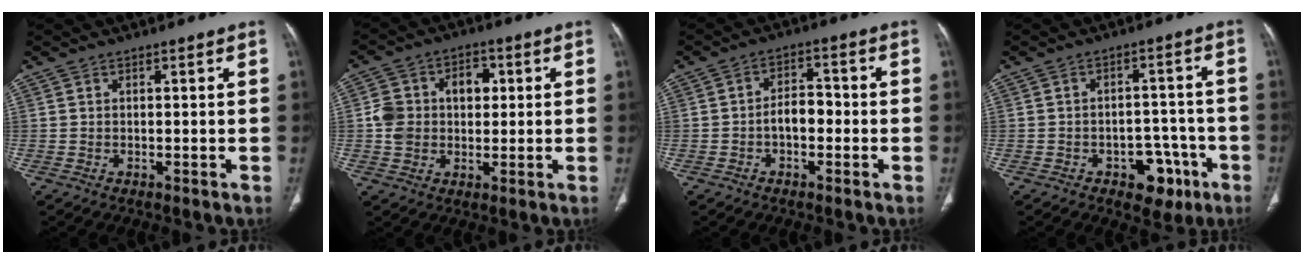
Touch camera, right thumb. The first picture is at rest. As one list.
[{"total": 9.7, "force": [1.1, 7.7, 5.9], "torque": [-0.076, 0.020, 0.017]}, {"total": 4.9, "force": [-1.3, 3.0, 3.6], "torque": [-0.045, 0.025, -0.028]}, {"total": 7.9, "force": [-4.0, 5.1, 4.5], "torque": [-0.024, 0.035, -0.050]}]